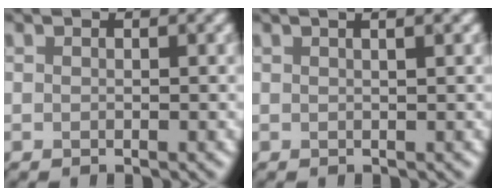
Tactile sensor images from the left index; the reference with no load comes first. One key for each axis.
{"total": 3.7, "fx": 2.0, "fy": 1.7, "fz": 2.7, "tx": -0.006, "ty": 0.026, "tz": -0.011}